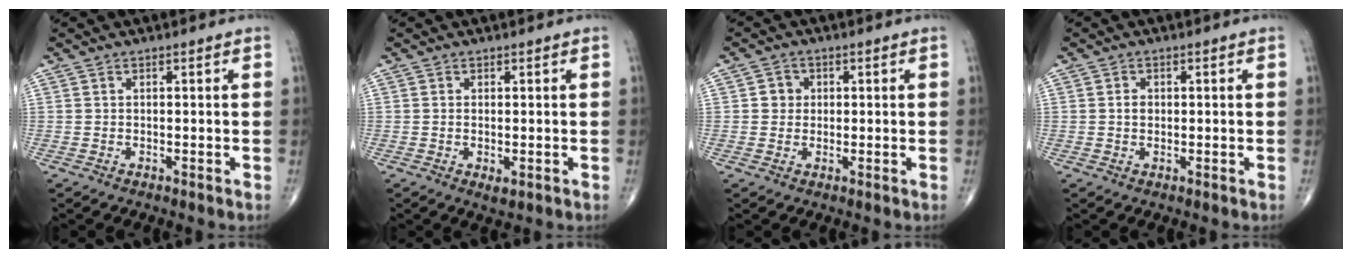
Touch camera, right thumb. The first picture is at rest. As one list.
[{"total": 1.9, "force": [-0.4, 0.8, 1.6], "torque": [-0.030, -0.006, -0.003]}, {"total": 2.8, "force": [0.4, 2.7, 0.9], "torque": [0.004, 0.004, 0.002]}, {"total": 1.4, "force": [0.1, 1.2, 0.8], "torque": [-0.009, 0.003, 0.003]}]